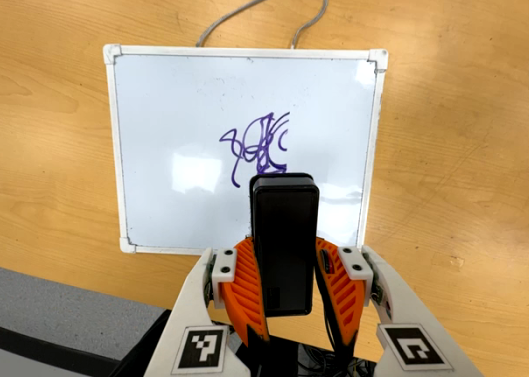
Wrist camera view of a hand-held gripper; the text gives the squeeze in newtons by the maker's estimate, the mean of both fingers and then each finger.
{"total": 7.6, "left": 6.1, "right": 9.1}